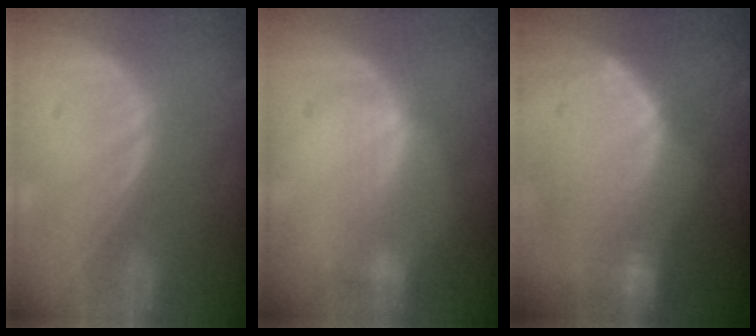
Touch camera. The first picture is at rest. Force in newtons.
{"total": 2.4, "press": 2.4, "slide": 0.4}
{"total": 10.5, "press": 9.1, "slide": 5.2}